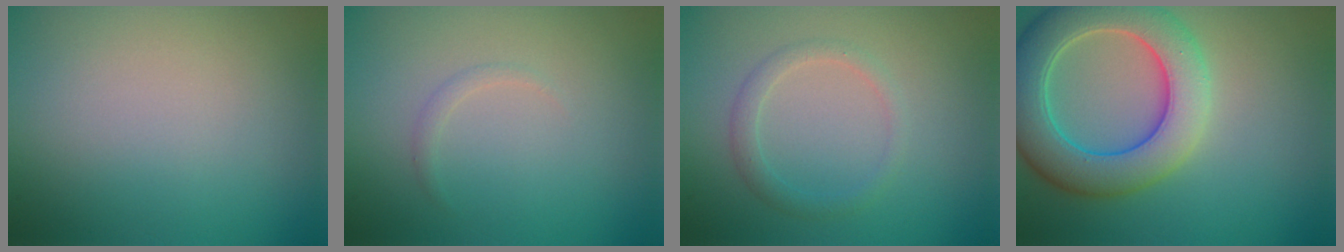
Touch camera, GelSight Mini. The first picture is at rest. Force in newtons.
{"total": 0.7, "press": 0.7, "slide": 0.1}
{"total": 1.6, "press": 1.6, "slide": 0.1}
{"total": 8.3, "press": 8.3, "slide": 0.3}